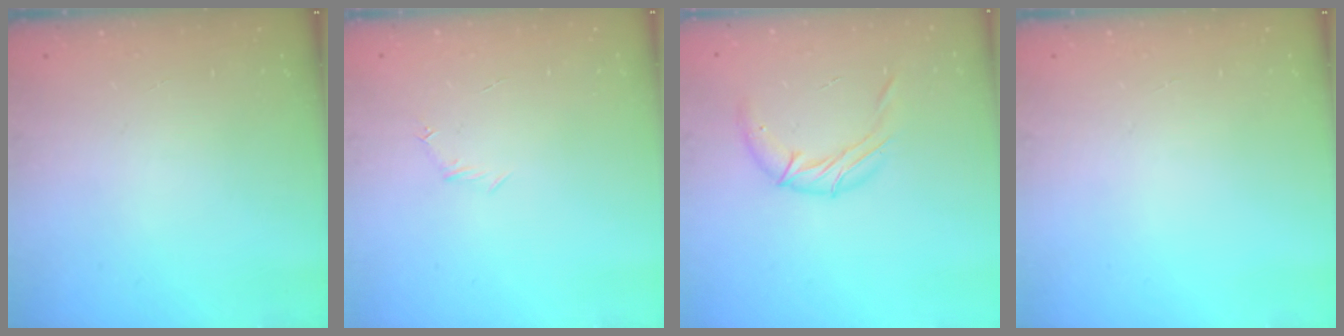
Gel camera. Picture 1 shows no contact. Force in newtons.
{"total": 3.9, "press": 3.7, "slide": 1.0}
{"total": 9.5, "press": 9.5, "slide": 0.7}
{"total": 0.0}